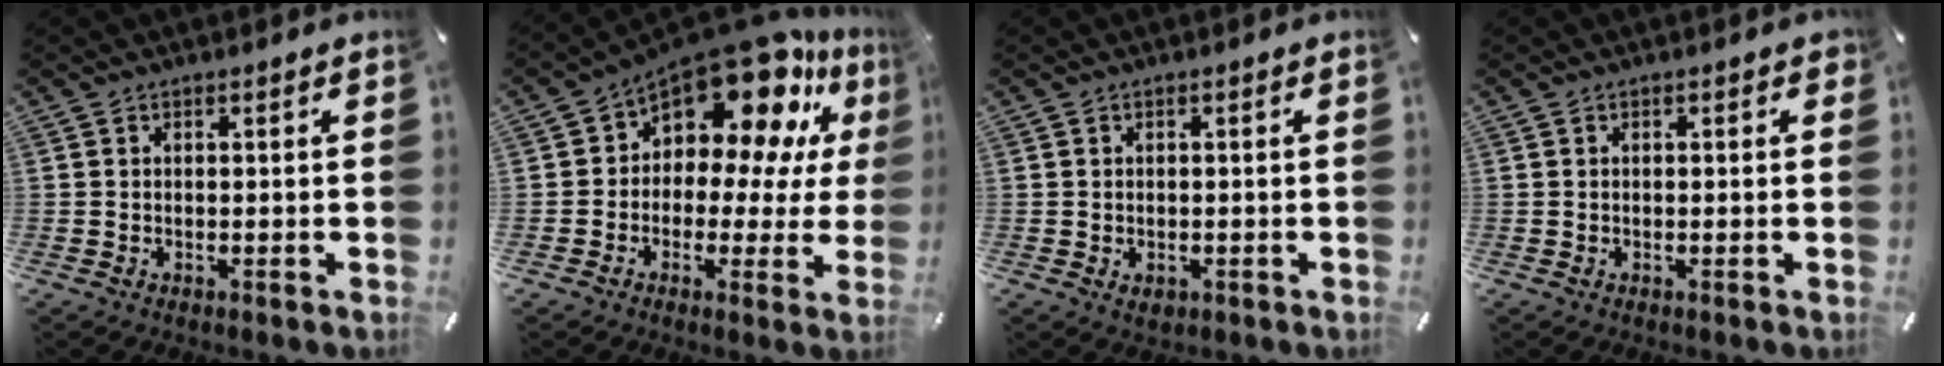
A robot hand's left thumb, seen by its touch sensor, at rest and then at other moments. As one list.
[{"total": 16.7, "force": [10.7, 8.3, 9.8], "torque": [-0.153, -0.093, 0.183]}, {"total": 1.5, "force": [-0.6, 1.2, 0.6], "torque": [-0.012, 0.003, -0.012]}, {"total": 0.7, "force": [0.0, 0.4, 0.6], "torque": [-0.011, 0.003, -0.001]}]